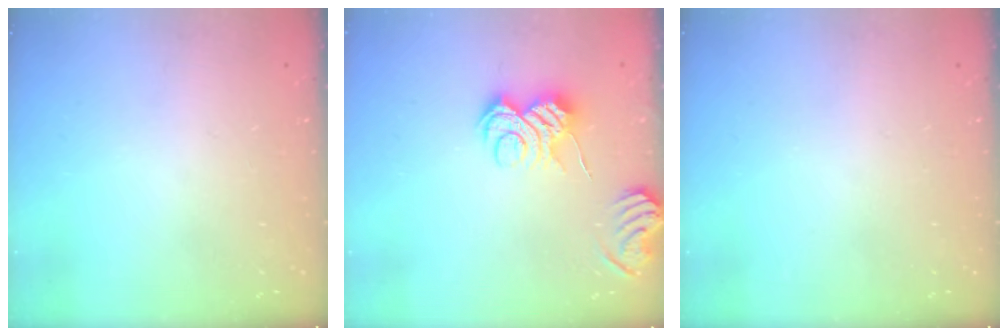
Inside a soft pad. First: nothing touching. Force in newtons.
{"total": 8.7, "press": 8.7, "slide": 0.6}
{"total": 0.0}